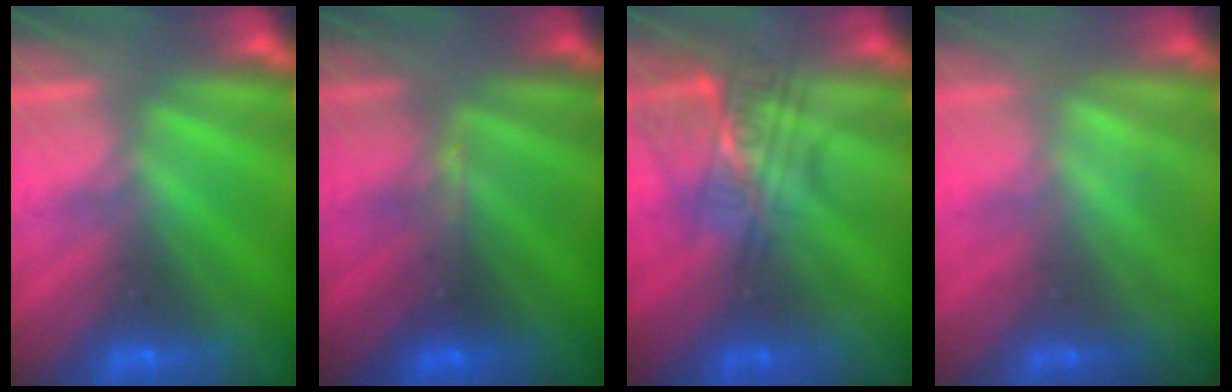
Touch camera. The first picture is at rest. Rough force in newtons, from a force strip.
{"total": 3.0}
{"total": 2.4}
{"total": 1.7}